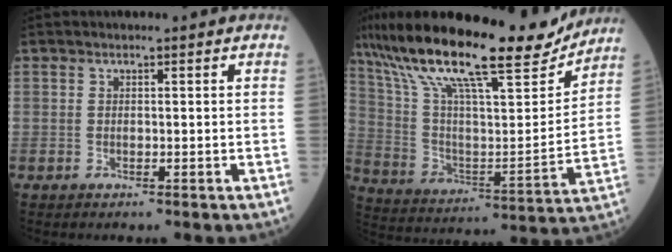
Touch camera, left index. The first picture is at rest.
{"total": 26.3, "force": [21.3, 4.6, 14.8], "torque": [-0.274, 0.003, 0.339]}